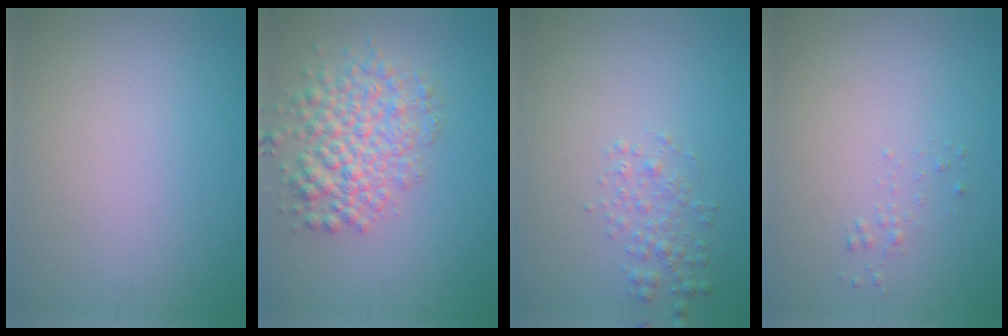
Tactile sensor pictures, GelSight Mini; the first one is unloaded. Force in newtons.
{"total": 5.1, "press": 5.1, "slide": 0.2}
{"total": 1.8, "press": 1.8, "slide": 0.0}
{"total": 0.6, "press": 0.6, "slide": 0.1}